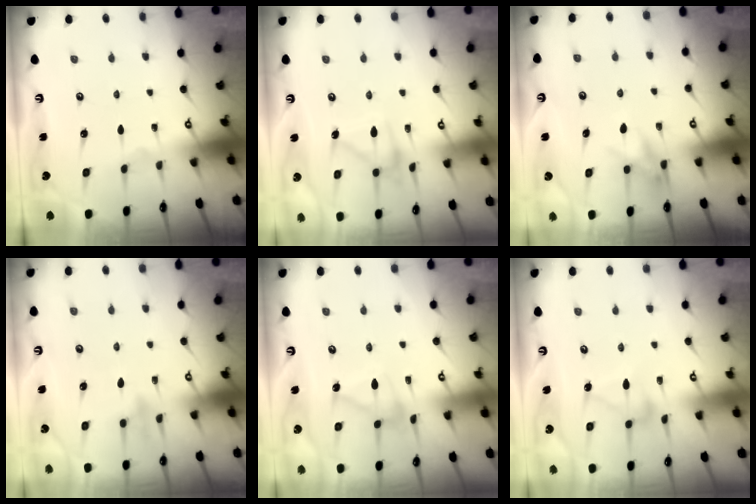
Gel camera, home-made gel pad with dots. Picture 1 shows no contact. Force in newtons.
{"total": 13.6, "press": 13.6, "slide": 0.7}
{"total": 7.4, "press": 7.3, "slide": 1.1}
{"total": 8.7, "press": 8.6, "slide": 1.3}
{"total": 11.0, "press": 10.9, "slide": 0.6}
{"total": 7.3, "press": 7.3, "slide": 0.2}